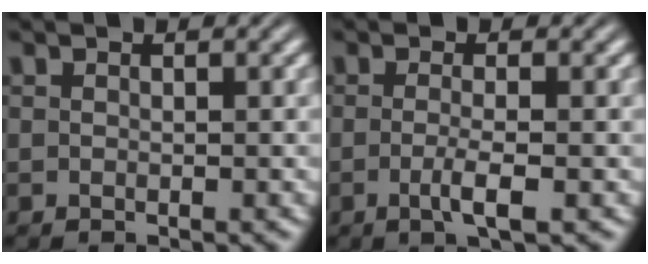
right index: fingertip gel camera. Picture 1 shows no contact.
{"total": 2.3, "force": [-1.0, -0.4, 2.0], "torque": [-0.038, -0.009, -0.014]}